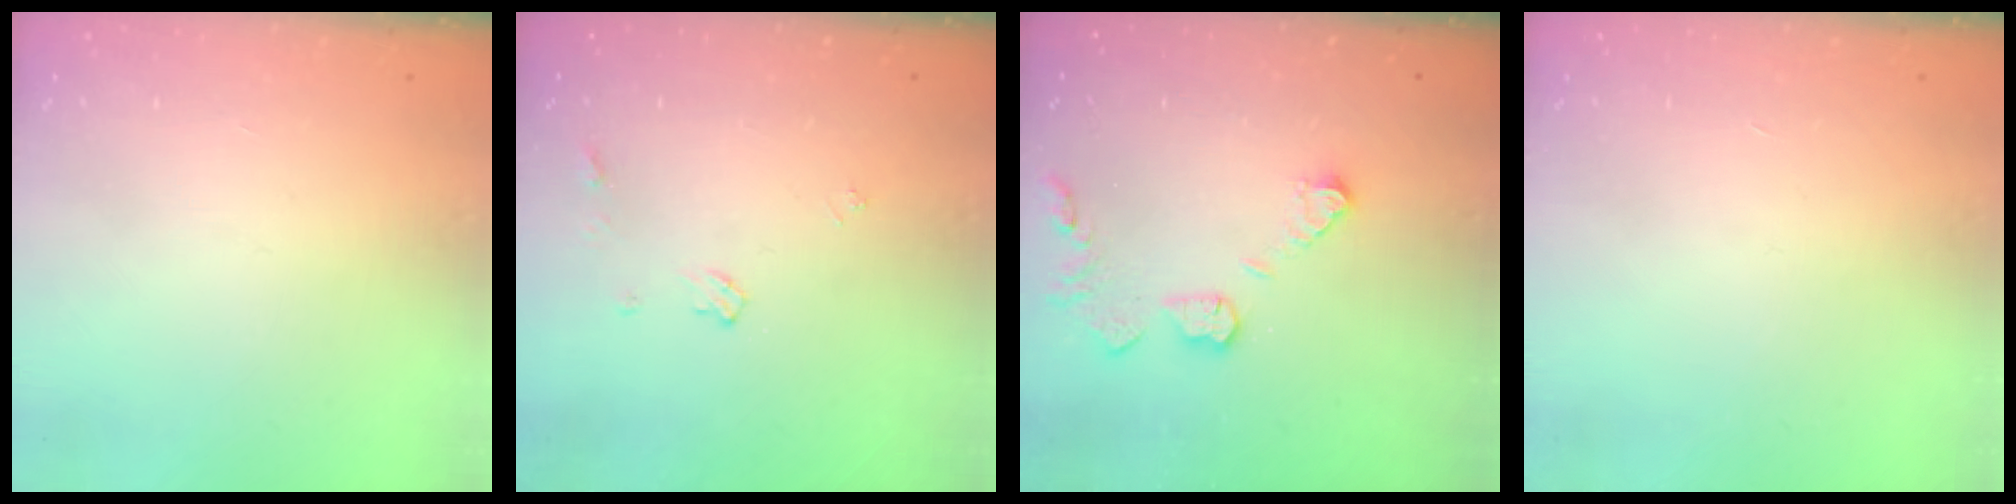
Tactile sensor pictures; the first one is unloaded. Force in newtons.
{"total": 4.5, "press": 4.4, "slide": 0.8}
{"total": 10.1, "press": 10.1, "slide": 0.6}
{"total": 0.0}